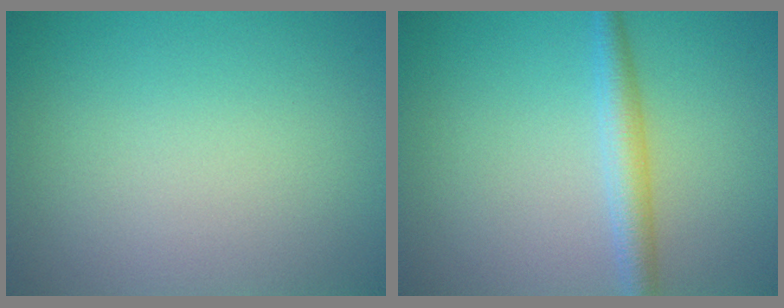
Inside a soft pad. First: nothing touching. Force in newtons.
{"total": 2.7, "press": 2.7, "slide": 0.1}